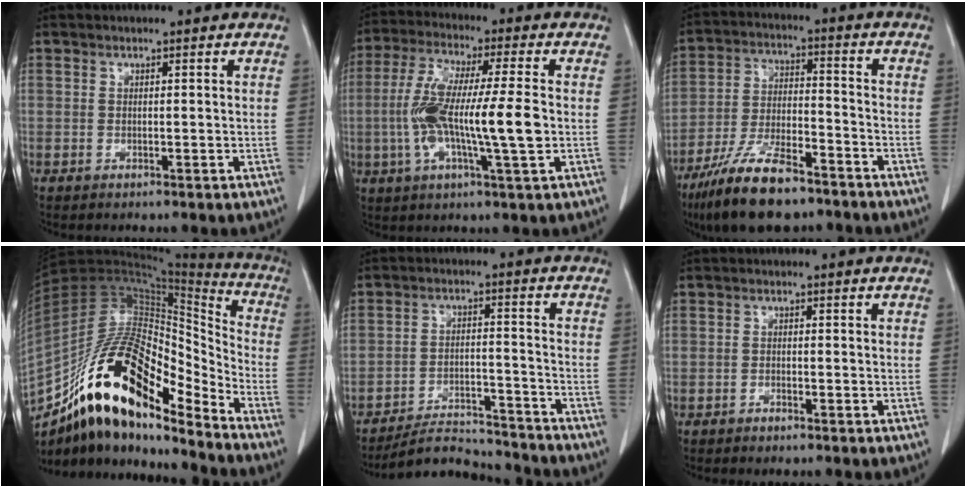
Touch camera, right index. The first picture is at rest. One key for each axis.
{"total": 13.8, "fx": -1.4, "fy": 1.1, "fz": 13.7, "tx": -0.264, "ty": 0.001, "tz": -0.029}
{"total": 14.1, "fx": -10.3, "fy": 3.7, "fz": 8.9, "tx": -0.174, "ty": -0.017, "tz": -0.186}
{"total": 21.2, "fx": -14.8, "fy": 6.5, "fz": 13.8, "tx": -0.257, "ty": 0.030, "tz": -0.258}
{"total": 9.9, "fx": -9.8, "fy": 1.6, "fz": 0.8, "tx": -0.006, "ty": 0.015, "tz": -0.155}
{"total": 1.1, "fx": -0.9, "fy": 0.3, "fz": 0.6, "tx": -0.013, "ty": 0.000, "tz": -0.012}